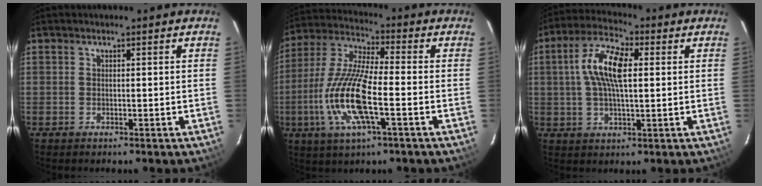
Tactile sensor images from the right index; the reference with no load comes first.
{"total": 15.0, "force": [-4.1, 3.3, 14.1], "torque": [-0.297, -0.008, -0.083]}
{"total": 10.2, "force": [1.7, 3.9, 9.3], "torque": [-0.181, 0.021, 0.027]}